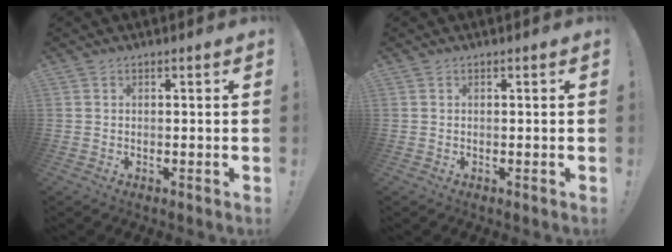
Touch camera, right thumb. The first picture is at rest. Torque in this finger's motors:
{"motor_torque": [0.00, 0.01, -0.02, 0.00, 0.00]}